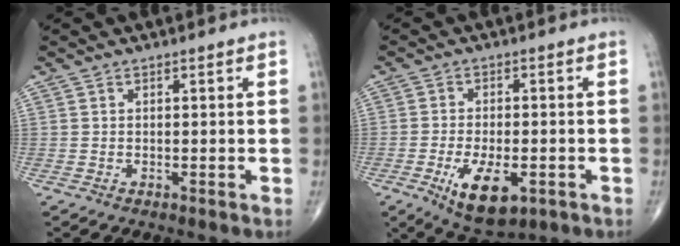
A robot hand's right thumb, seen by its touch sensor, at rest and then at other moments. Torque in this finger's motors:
{"motor_torque": [-0.01, 0.15, 0.38, 0.09, 0.13]}